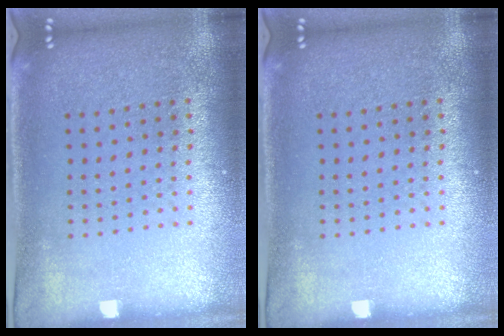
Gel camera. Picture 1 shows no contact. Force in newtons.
{"total": 0.0}